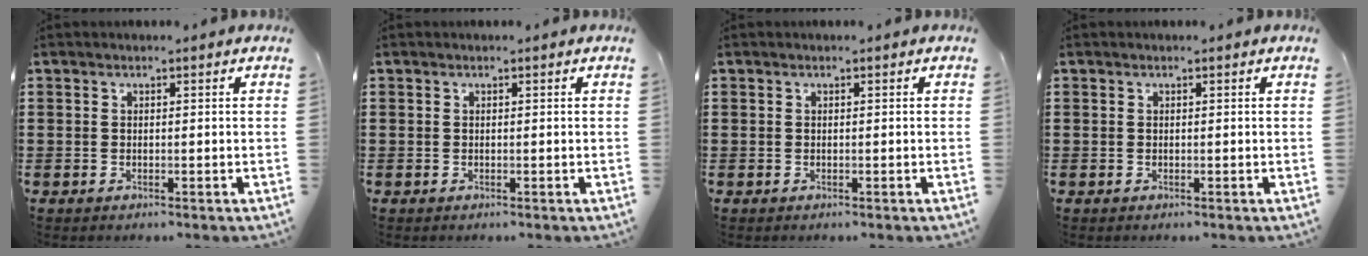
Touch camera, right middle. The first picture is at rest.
{"total": 0.0}
{"total": 0.0}
{"total": 0.0}